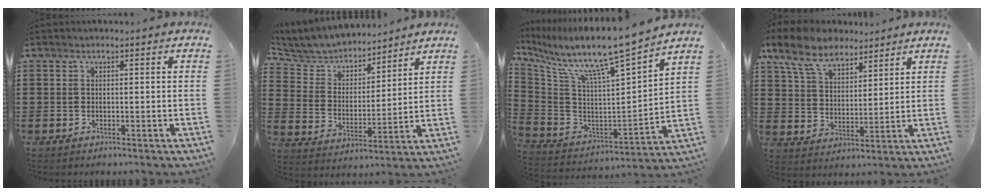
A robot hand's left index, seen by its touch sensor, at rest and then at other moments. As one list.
[{"total": 5.8, "force": [5.6, 1.6, 0.6], "torque": [-0.048, -0.034, 0.095]}, {"total": 11.4, "force": [9.8, -0.7, 5.8], "torque": [-0.139, -0.083, 0.154]}, {"total": 9.4, "force": [7.4, 3.8, 4.5], "torque": [-0.114, -0.009, 0.139]}]